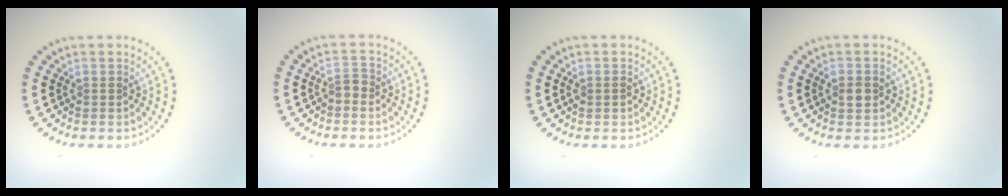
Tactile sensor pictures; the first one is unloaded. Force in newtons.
{"total": 1.1, "press": 0.9, "slide": 0.6}
{"total": 0.8, "press": 0.8, "slide": 0.1}
{"total": 2.0, "press": 2.0, "slide": 0.2}